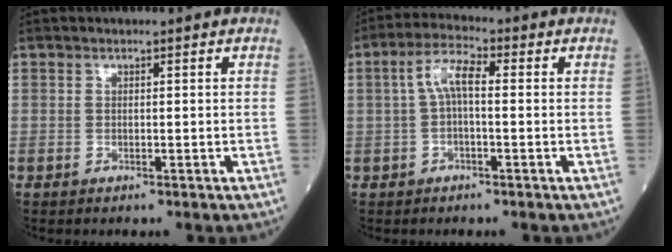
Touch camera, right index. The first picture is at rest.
{"total": 5.4, "force": [0.4, 1.6, 5.1], "torque": [-0.103, 0.018, 0.006]}